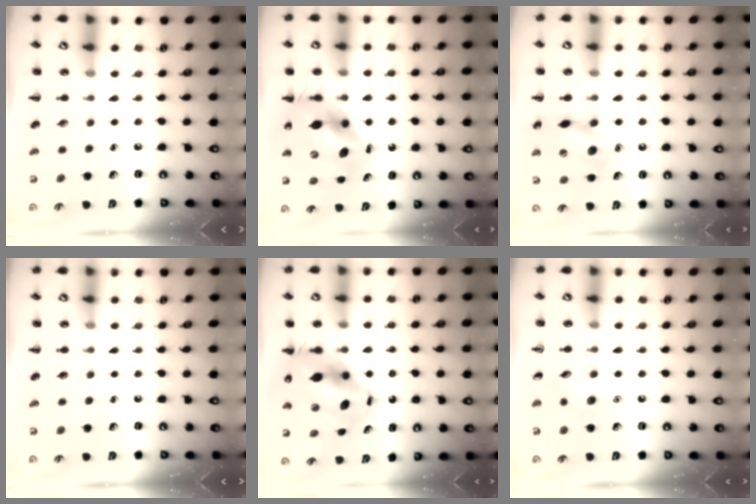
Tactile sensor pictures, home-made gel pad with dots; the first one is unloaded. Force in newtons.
{"total": 11.0, "press": 10.7, "slide": 2.5}
{"total": 13.3, "press": 13.1, "slide": 2.3}
{"total": 0.0}
{"total": 12.7, "press": 12.3, "slide": 3.1}
{"total": 5.4, "press": 5.1, "slide": 1.7}